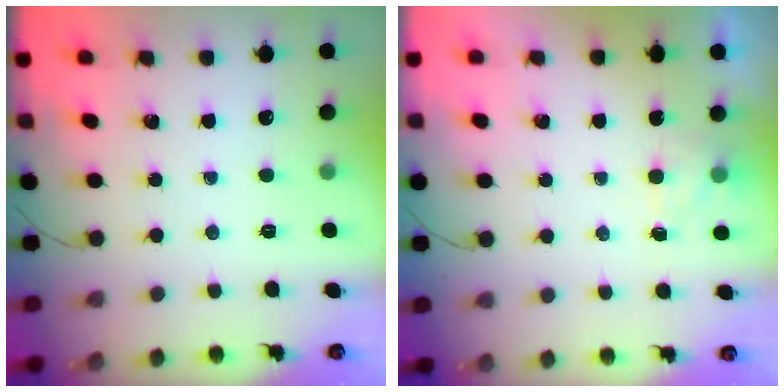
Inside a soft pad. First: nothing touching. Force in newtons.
{"total": 2.0, "press": 1.4, "slide": 1.3}